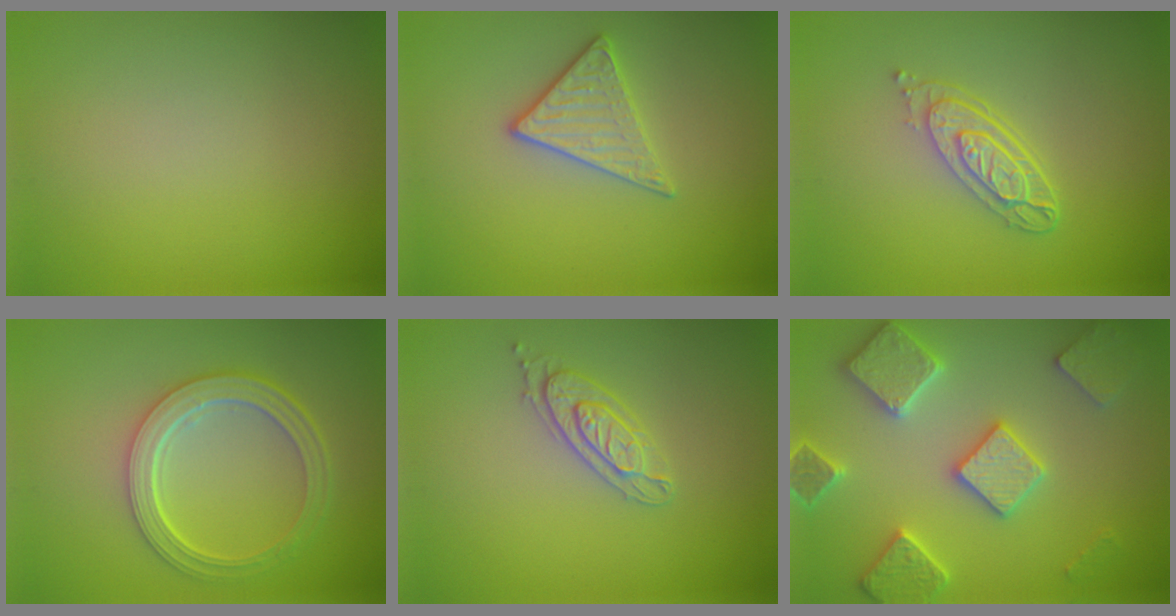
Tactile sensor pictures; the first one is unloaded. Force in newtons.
{"total": 2.7, "press": 2.6, "slide": 1.0}
{"total": 3.7, "press": 2.8, "slide": 2.3}
{"total": 4.9, "press": 3.7, "slide": 3.3}
{"total": 2.2, "press": 2.1, "slide": 0.5}
{"total": 5.5, "press": 5.4, "slide": 1.3}